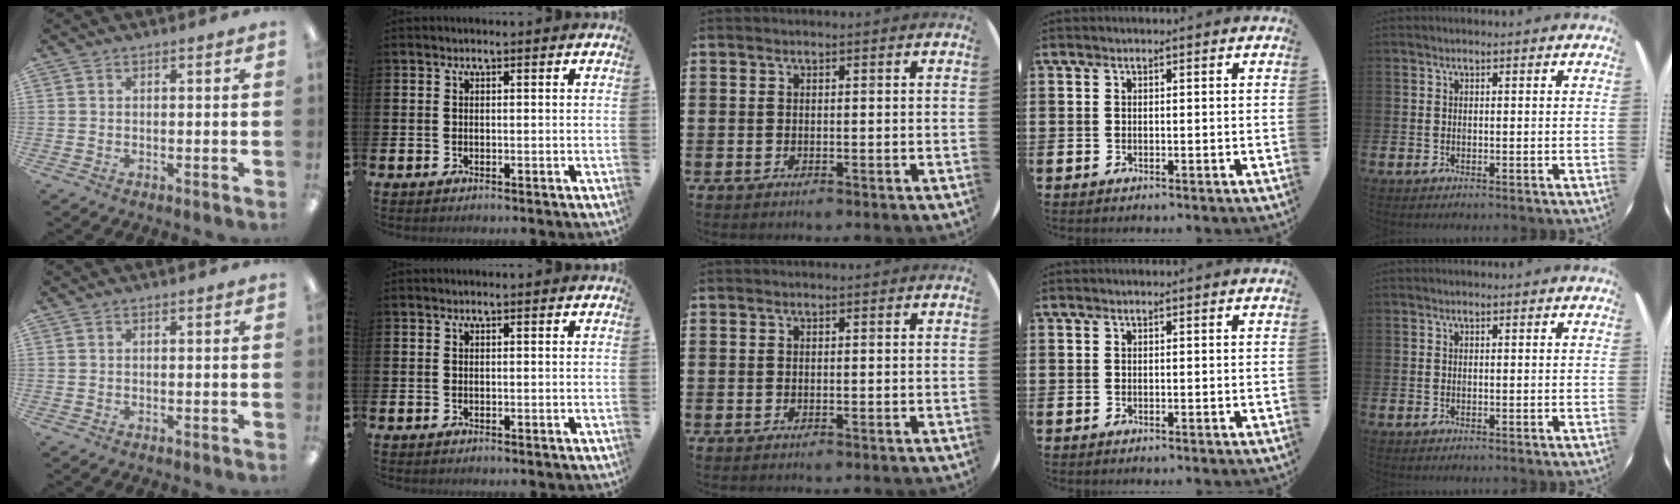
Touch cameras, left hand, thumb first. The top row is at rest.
{}